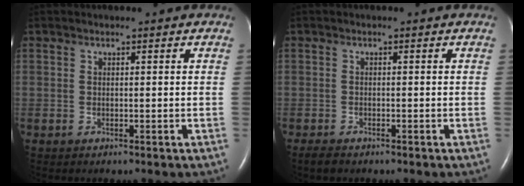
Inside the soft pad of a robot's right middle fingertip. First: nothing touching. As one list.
[{"total": 1.6, "force": [-1.2, 0.6, 0.8], "torque": [-0.020, -0.003, -0.017]}]